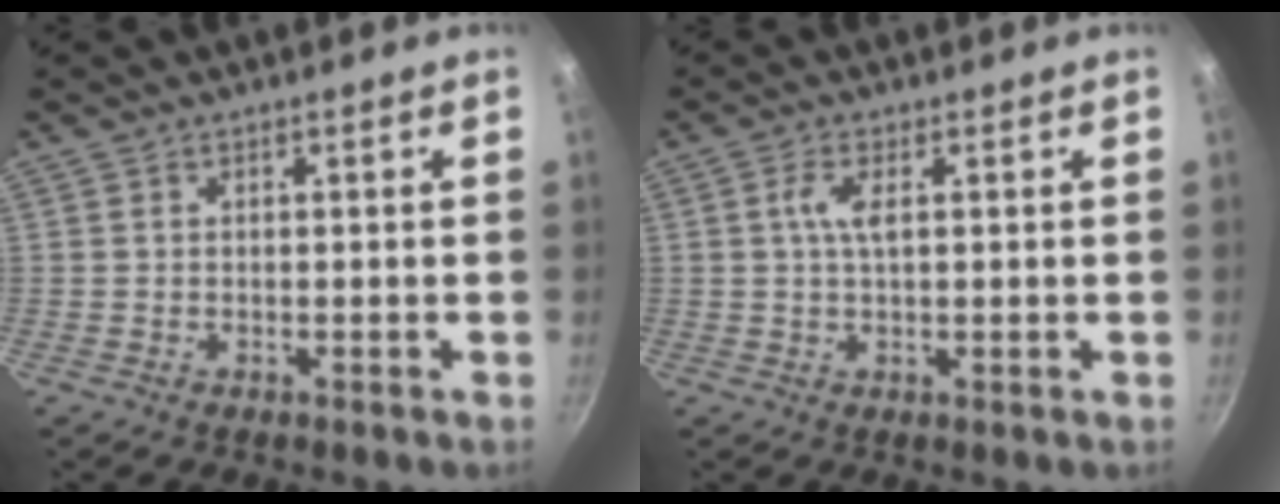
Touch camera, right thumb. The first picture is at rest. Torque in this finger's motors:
{"motor_torque": [1.04, 0.88, 0.49, -0.06, 0.06]}